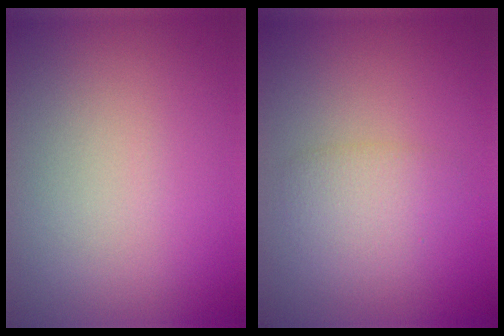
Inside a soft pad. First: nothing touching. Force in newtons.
{"total": 2.1, "press": 2.1, "slide": 0.1}